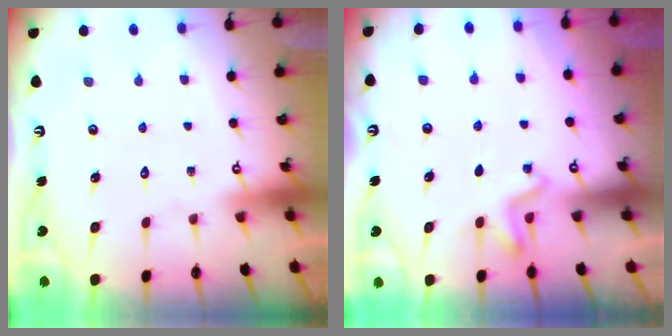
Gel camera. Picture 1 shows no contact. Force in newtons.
{"total": 2.8, "press": 2.4, "slide": 1.4}